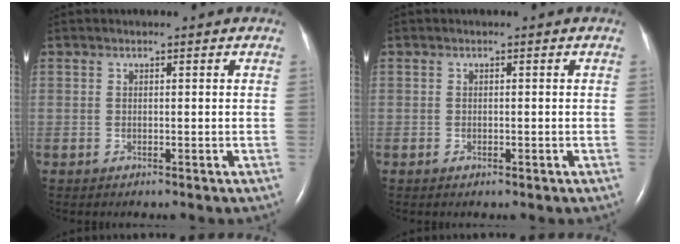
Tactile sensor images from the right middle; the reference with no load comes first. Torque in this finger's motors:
{"motor_torque": [-0.02, -0.07, -0.07, 0.00]}